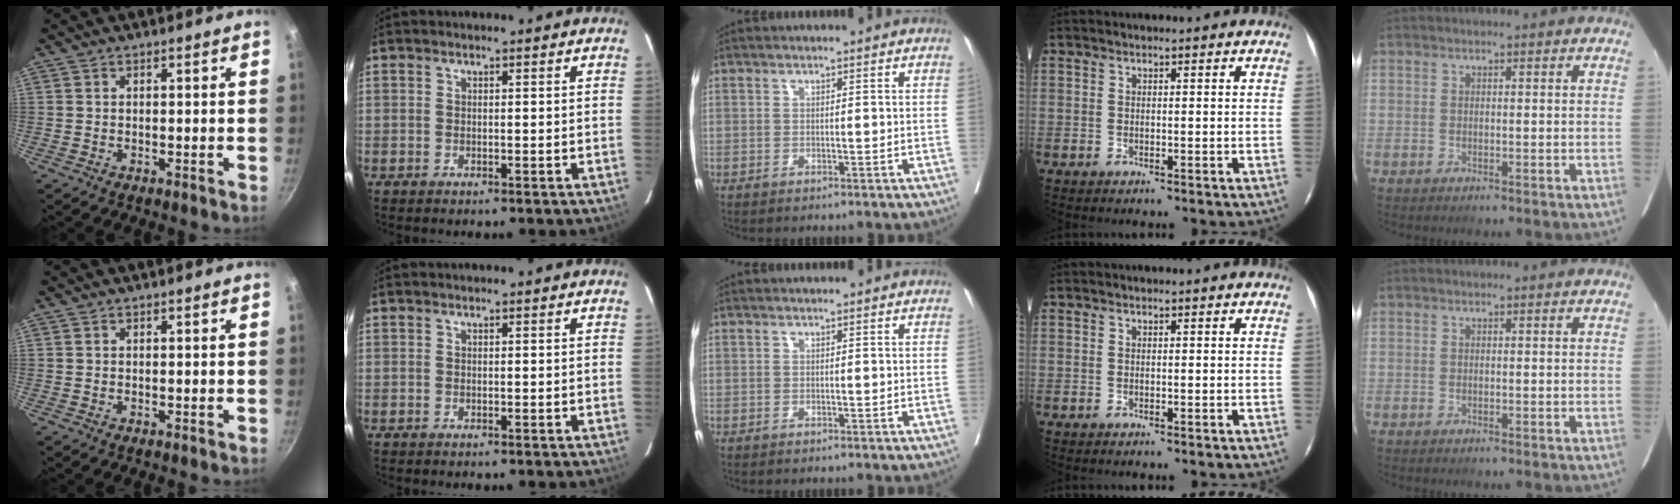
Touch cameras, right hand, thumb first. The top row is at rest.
{}